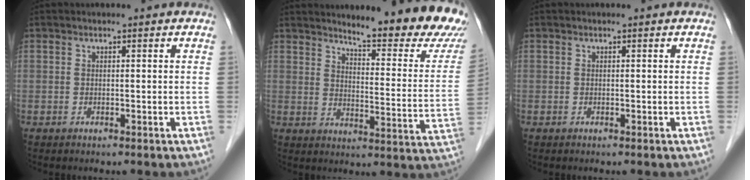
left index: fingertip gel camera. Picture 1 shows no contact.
{"total": 18.0, "force": [16.0, 1.7, 8.1], "torque": [-0.101, -0.081, 0.188]}
{"total": 0.0}